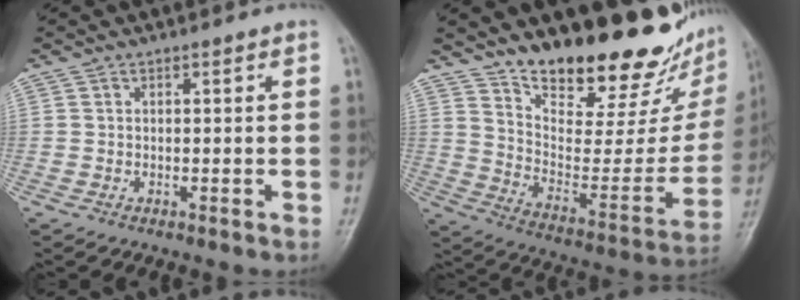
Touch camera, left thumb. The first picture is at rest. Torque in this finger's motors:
{"motor_torque": [0.60, 0.15, 0.65, -2.09, 0.05]}